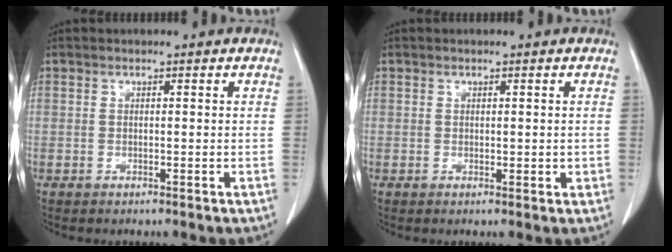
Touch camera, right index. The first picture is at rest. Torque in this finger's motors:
{"motor_torque": [-0.40, 0.67, 0.02, 0.00]}